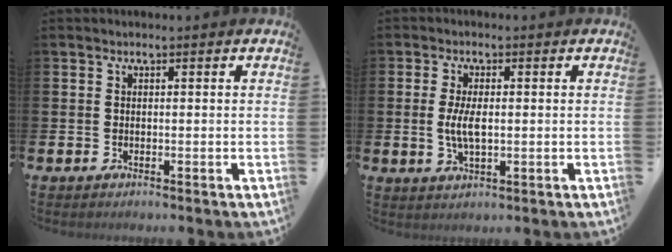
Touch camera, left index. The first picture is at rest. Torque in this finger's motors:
{"motor_torque": [0.56, 0.07, 0.18, 0.15]}